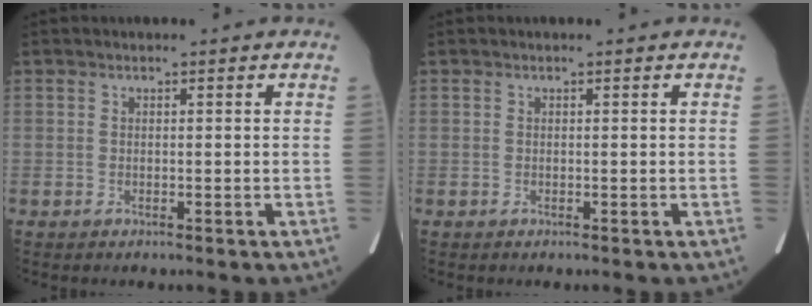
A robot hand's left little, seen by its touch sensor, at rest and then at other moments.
{"total": 0.0}